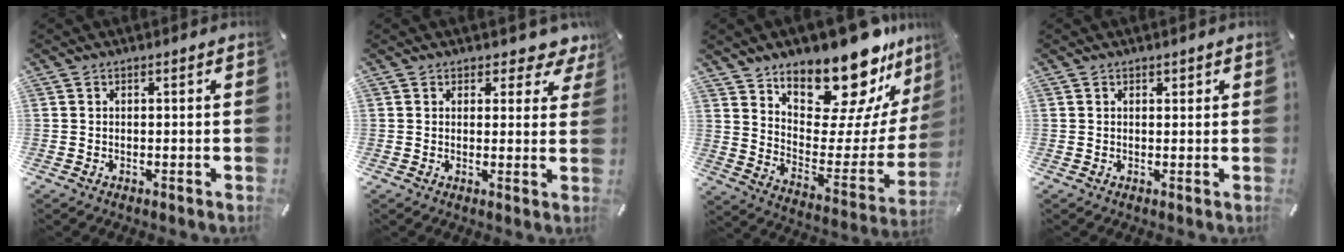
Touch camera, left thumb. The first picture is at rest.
{"total": 4.2, "force": [3.1, 2.5, 1.4], "torque": [0.001, -0.023, 0.046]}
{"total": 22.4, "force": [19.0, 7.9, 8.8], "torque": [-0.119, -0.157, 0.314]}
{"total": 0.9, "force": [0.5, 0.6, 0.4], "torque": [-0.008, 0.003, 0.009]}